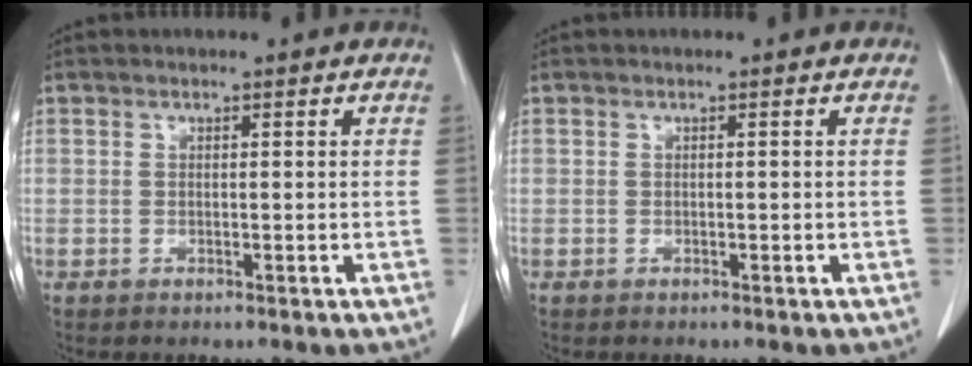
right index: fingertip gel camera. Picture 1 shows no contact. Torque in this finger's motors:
{"motor_torque": [-0.01, 0.01, 0.00, 0.00]}